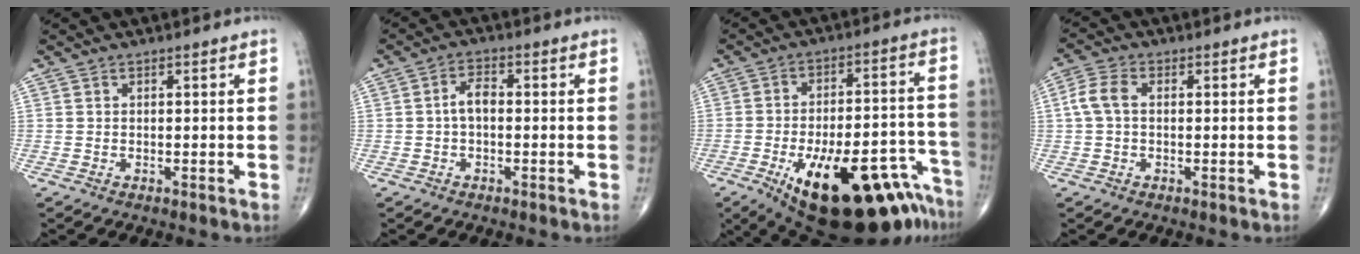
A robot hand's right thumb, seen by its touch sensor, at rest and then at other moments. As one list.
[{"total": 3.3, "force": [-0.4, 1.8, 2.7], "torque": [-0.044, 0.015, -0.012]}, {"total": 26.3, "force": [-15.6, 9.8, 18.8], "torque": [-0.193, 0.070, -0.216]}, {"total": 4.6, "force": [0.3, 2.9, 3.6], "torque": [-0.085, 0.015, 0.002]}]